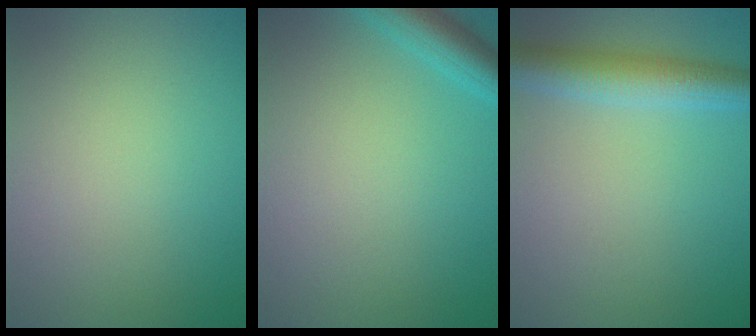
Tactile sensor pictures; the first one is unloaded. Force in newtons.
{"total": 3.4, "press": 3.4, "slide": 0.2}
{"total": 4.5, "press": 4.5, "slide": 0.1}